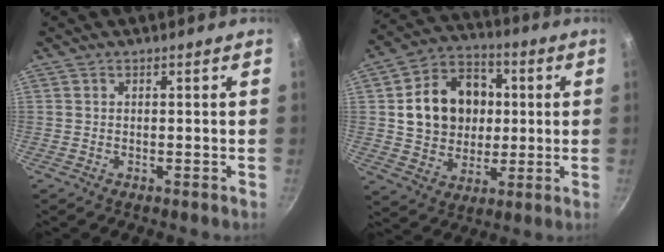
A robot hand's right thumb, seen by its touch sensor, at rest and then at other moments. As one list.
[{"total": 16.7, "force": [1.9, 13.6, 9.5], "torque": [-0.124, 0.020, 0.033]}]